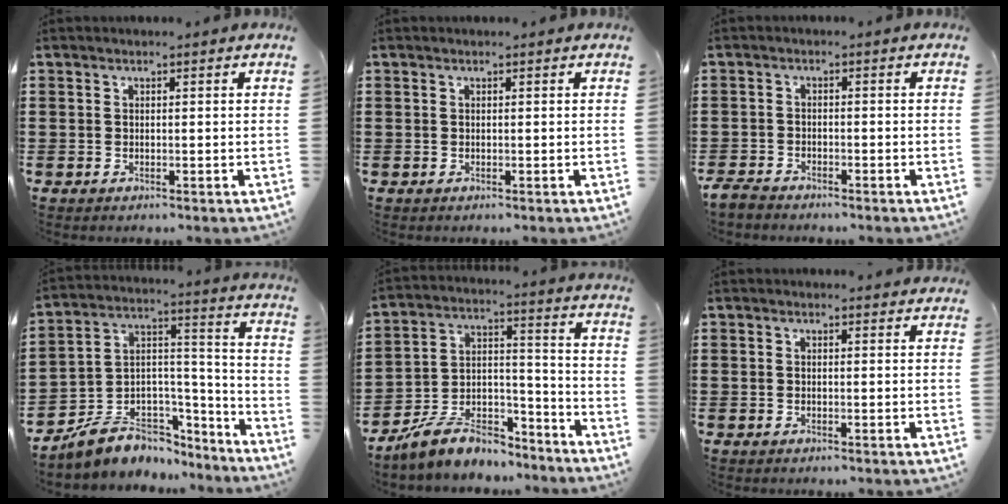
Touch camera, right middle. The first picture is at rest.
{"total": 0.0}
{"total": 2.2, "force": [-2.1, 0.5, 0.5], "torque": [-0.026, -0.002, -0.047]}
{"total": 6.7, "force": [-5.1, 4.3, 0.0], "torque": [-0.016, 0.004, -0.094]}
{"total": 8.3, "force": [-7.2, 3.5, 2.3], "torque": [-0.049, 0.026, -0.138]}
{"total": 0.7, "force": [0.7, 0.1, 0.1], "torque": [0.003, -0.005, 0.012]}